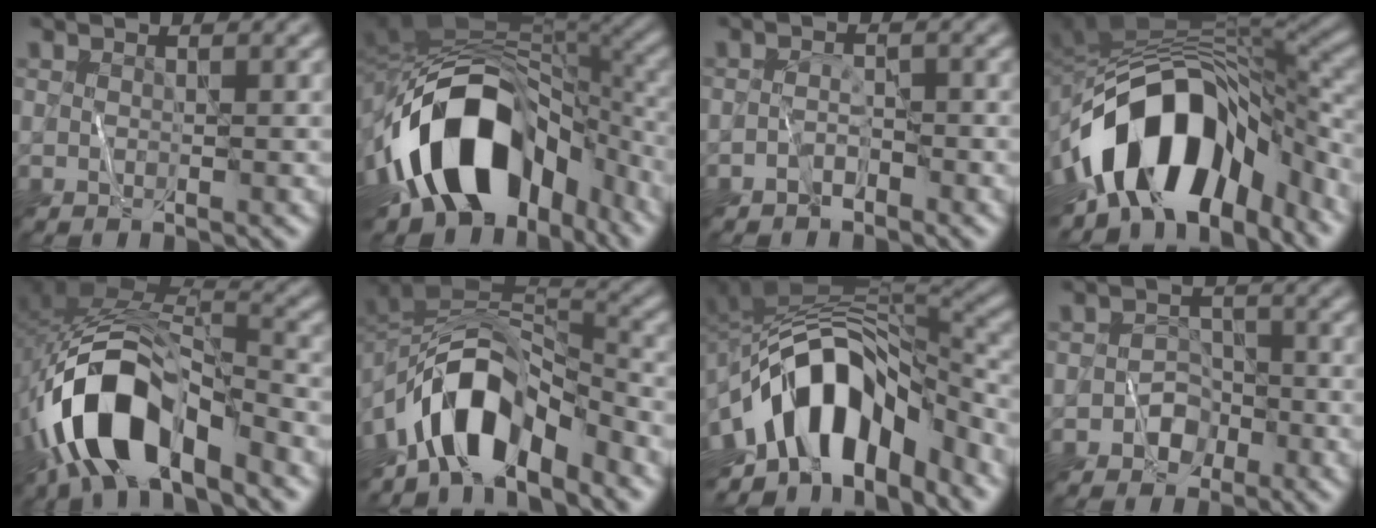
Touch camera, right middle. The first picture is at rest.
{"total": 16.4, "force": [-6.4, 9.6, 11.6], "torque": [-0.197, 0.015, -0.108]}
{"total": 1.6, "force": [-1.4, 0.7, 0.6], "torque": [-0.010, 0.013, -0.027]}
{"total": 14.3, "force": [-6.8, 8.2, 9.6], "torque": [-0.148, 0.005, -0.114]}
{"total": 12.0, "force": [-6.0, 5.9, 8.5], "torque": [-0.170, -0.002, -0.110]}
{"total": 9.4, "force": [-5.8, 4.2, 6.1], "torque": [-0.090, 0.017, -0.109]}
{"total": 13.0, "force": [-6.1, 7.2, 9.0], "torque": [-0.140, 0.016, -0.109]}
{"total": 2.4, "force": [-1.4, 1.8, 0.9], "torque": [-0.003, 0.010, -0.022]}